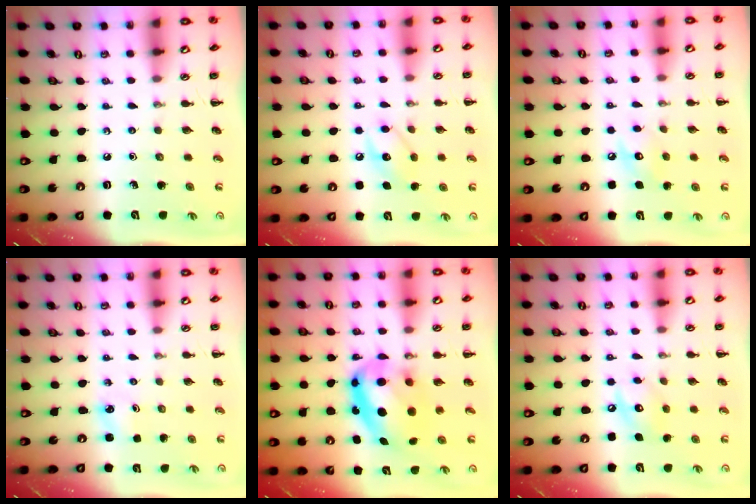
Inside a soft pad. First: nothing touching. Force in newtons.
{"total": 8.6, "press": 8.6, "slide": 0.7}
{"total": 7.0, "press": 7.0, "slide": 0.8}
{"total": 2.5, "press": 2.4, "slide": 0.8}
{"total": 14.5, "press": 14.1, "slide": 3.4}
{"total": 8.4, "press": 8.3, "slide": 1.0}